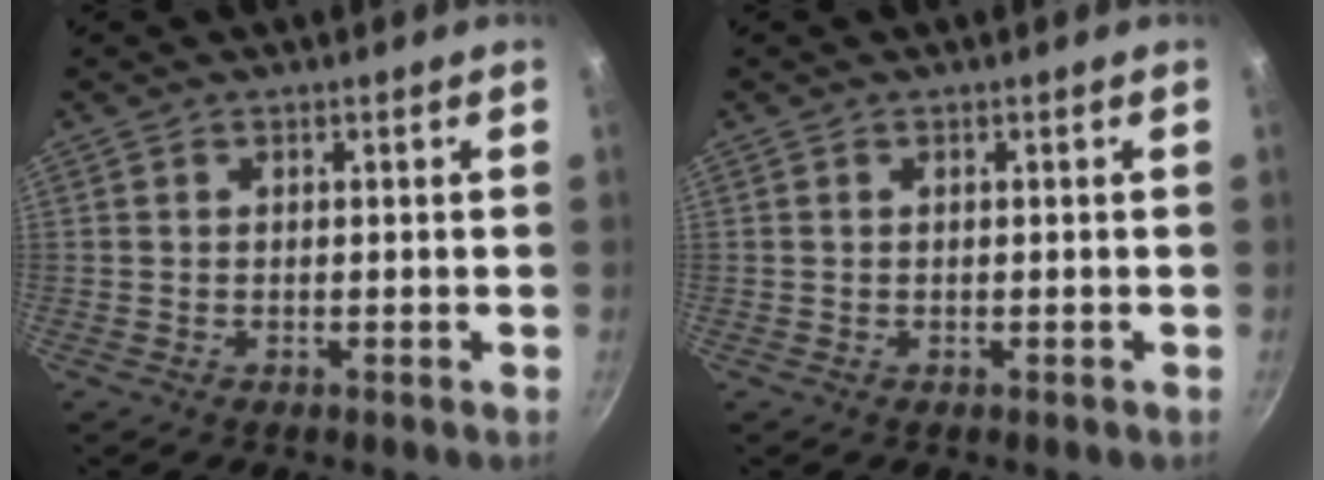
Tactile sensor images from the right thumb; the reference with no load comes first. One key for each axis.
{"total": 0.0}